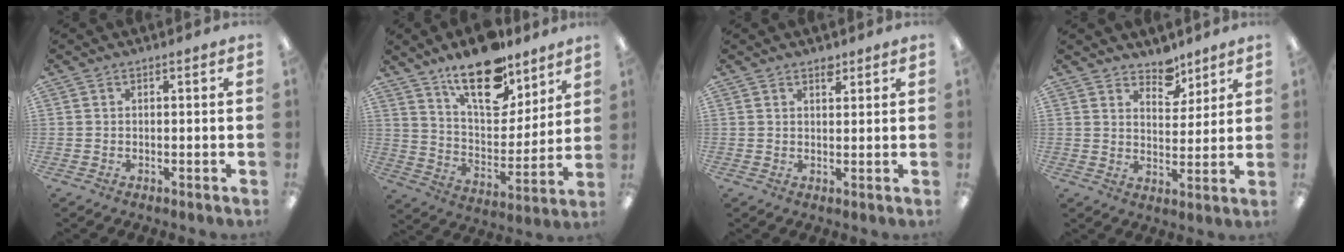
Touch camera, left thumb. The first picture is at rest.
{"total": 19.4, "force": [13.9, 8.5, 10.6], "torque": [-0.165, -0.084, 0.236]}
{"total": 2.3, "force": [1.8, 1.1, 0.9], "torque": [-0.003, -0.010, 0.030]}
{"total": 6.9, "force": [5.8, 3.4, 1.6], "torque": [-0.003, -0.045, 0.102]}